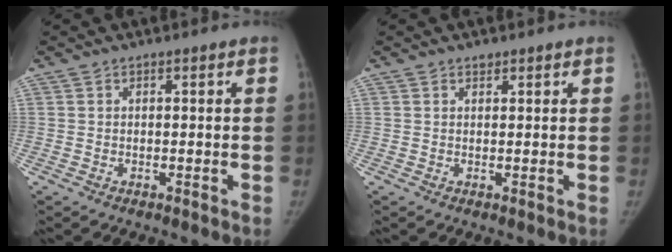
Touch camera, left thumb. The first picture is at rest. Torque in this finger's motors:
{"motor_torque": [0.58, 0.37, 0.45, -0.03, 0.04]}